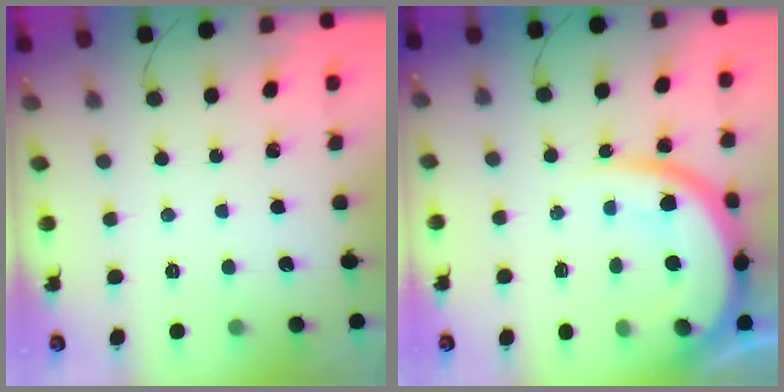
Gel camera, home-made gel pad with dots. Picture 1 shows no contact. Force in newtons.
{"total": 15.4, "press": 15.3, "slide": 0.8}